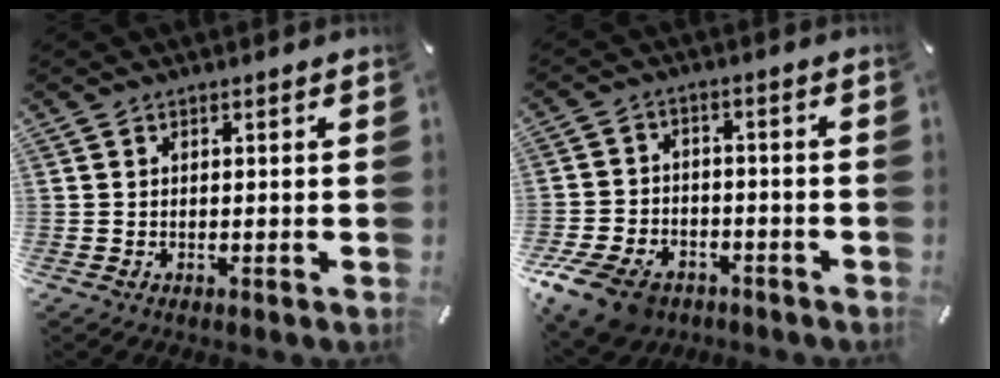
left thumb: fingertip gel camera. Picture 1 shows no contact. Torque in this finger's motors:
{"motor_torque": [0.92, 2.54, 0.51, 0.39, 0.08]}